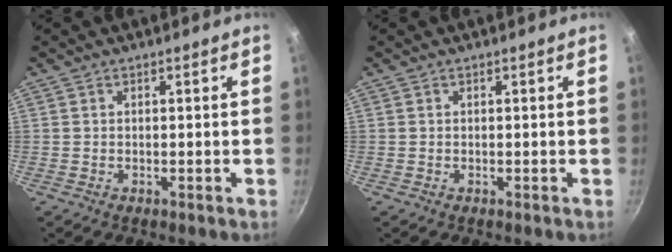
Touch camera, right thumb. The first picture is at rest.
{"total": 0.0}